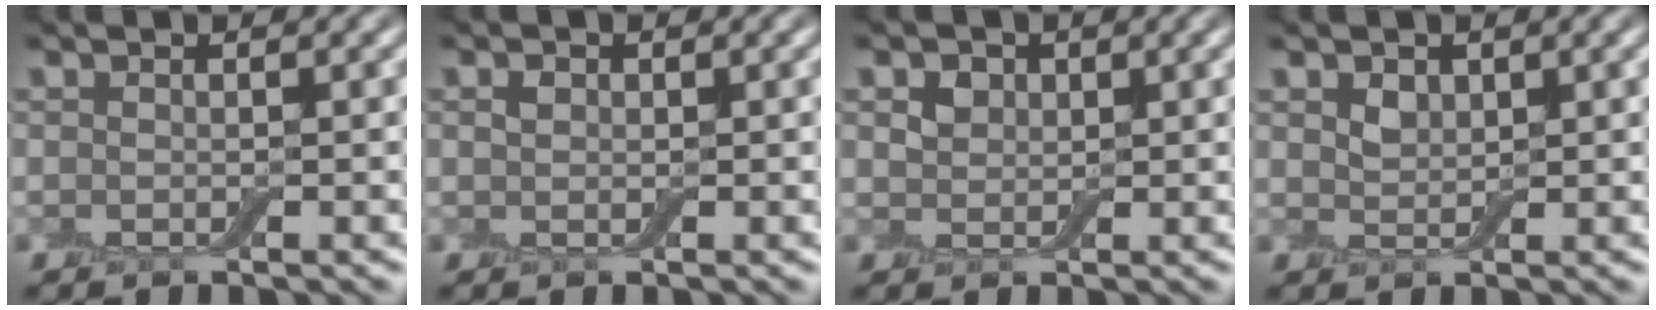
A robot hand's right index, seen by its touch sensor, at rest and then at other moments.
{"total": 0.8, "force": [0.3, 0.7, 0.4], "torque": [-0.007, 0.001, 0.003]}
{"total": 2.0, "force": [0.9, 1.5, 0.8], "torque": [-0.017, -0.002, 0.016]}
{"total": 1.4, "force": [0.8, 0.9, 0.6], "torque": [-0.012, -0.001, 0.018]}